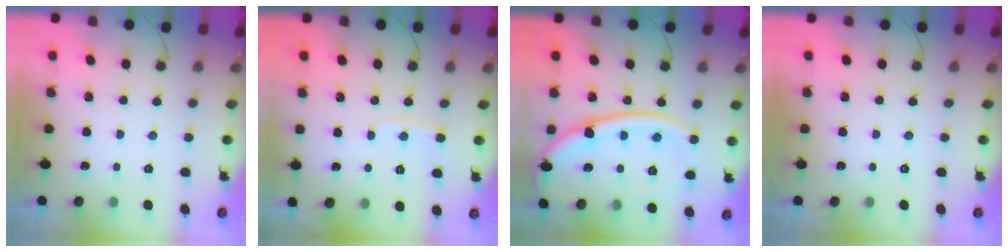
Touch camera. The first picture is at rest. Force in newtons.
{"total": 3.4, "press": 3.3, "slide": 0.4}
{"total": 18.3, "press": 18.2, "slide": 2.0}
{"total": 0.0}